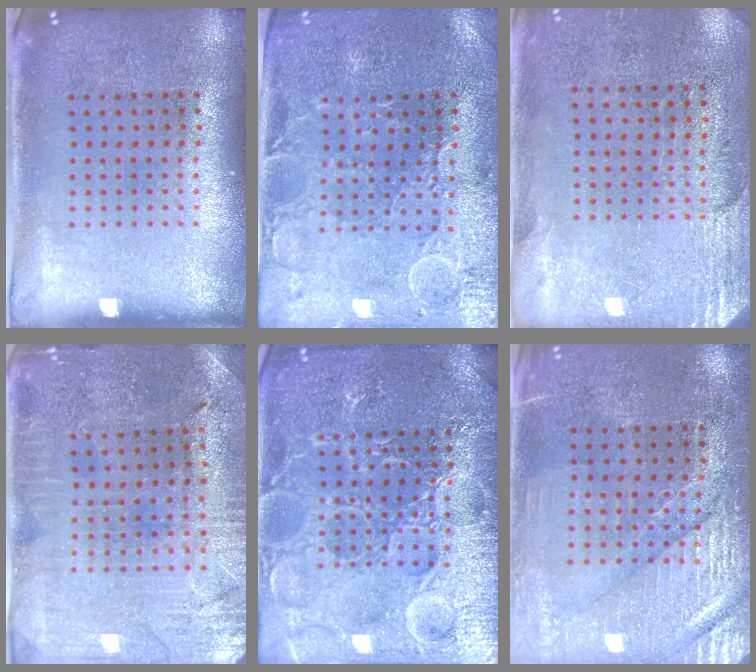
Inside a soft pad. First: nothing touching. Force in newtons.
{"total": 0.8, "press": 0.7, "slide": 0.4}
{"total": 2.8, "press": 2.5, "slide": 1.2}
{"total": 1.0, "press": 0.9, "slide": 0.2}
{"total": 6.9, "press": 6.9, "slide": 0.9}
{"total": 3.2, "press": 3.0, "slide": 1.1}